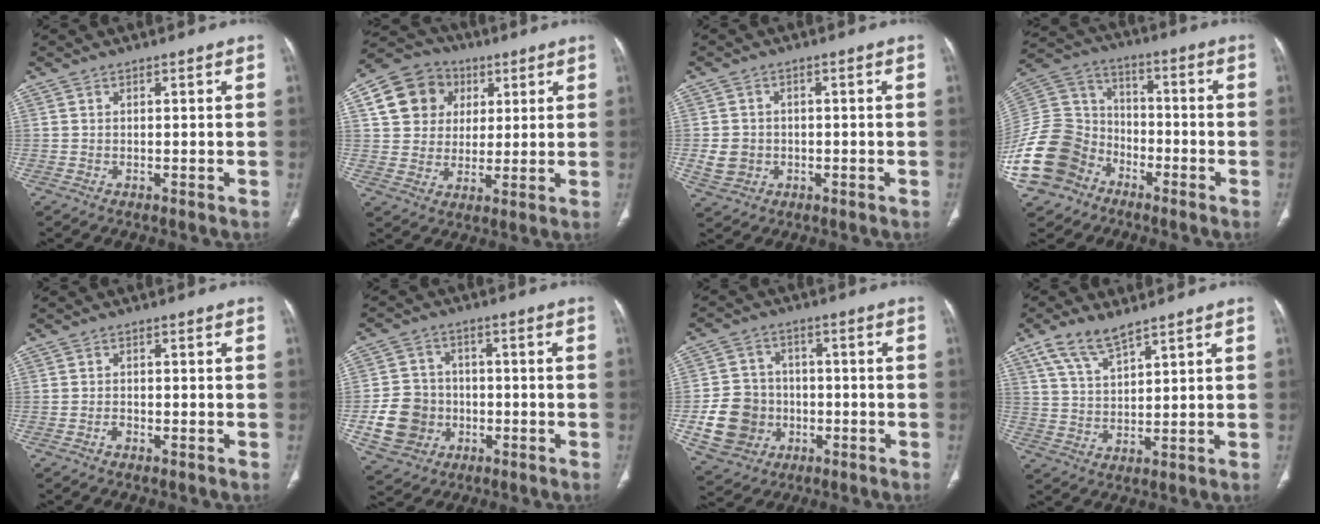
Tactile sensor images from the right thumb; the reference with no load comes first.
{"total": 12.6, "force": [4.1, 10.9, 4.7], "torque": [-0.061, 0.008, 0.068]}
{"total": 4.8, "force": [-0.8, 4.2, 2.1], "torque": [-0.029, 0.007, -0.006]}
{"total": 19.4, "force": [-9.7, 14.7, 8.1], "torque": [-0.172, 0.063, -0.178]}
{"total": 1.2, "force": [-0.8, 0.6, 0.6], "torque": [-0.012, 0.005, -0.014]}
{"total": 10.7, "force": [-2.8, 9.5, 4.1], "torque": [-0.053, 0.018, -0.042]}
{"total": 11.8, "force": [-2.9, 10.5, 4.5], "torque": [-0.060, 0.019, -0.041]}
{"total": 7.7, "force": [5.4, 2.6, 4.9], "torque": [-0.091, -0.019, 0.112]}